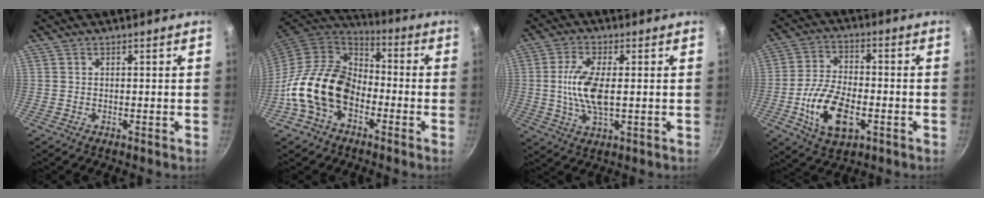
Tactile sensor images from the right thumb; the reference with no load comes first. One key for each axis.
{"total": 17.5, "fx": -5.1, "fy": 12.1, "fz": 11.6, "tx": -0.180, "ty": 0.048, "tz": -0.115}
{"total": 9.2, "fx": 0.2, "fy": 3.7, "fz": 8.4, "tx": -0.172, "ty": -0.001, "tz": 0.003}
{"total": 13.3, "fx": -3.9, "fy": 7.2, "fz": 10.5, "tx": -0.189, "ty": 0.018, "tz": -0.072}